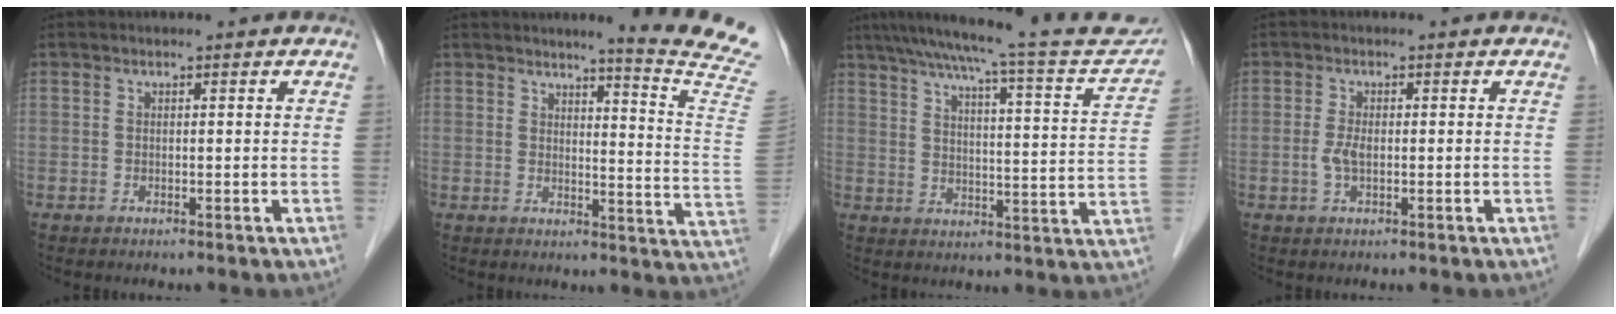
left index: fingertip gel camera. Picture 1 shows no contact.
{"total": 13.6, "force": [12.2, -2.3, 5.4], "torque": [-0.073, -0.104, 0.125]}
{"total": 22.5, "force": [20.0, 1.6, 10.3], "torque": [-0.153, -0.017, 0.250]}
{"total": 2.1, "force": [-0.3, 0.8, 2.0], "torque": [-0.049, -0.001, -0.005]}